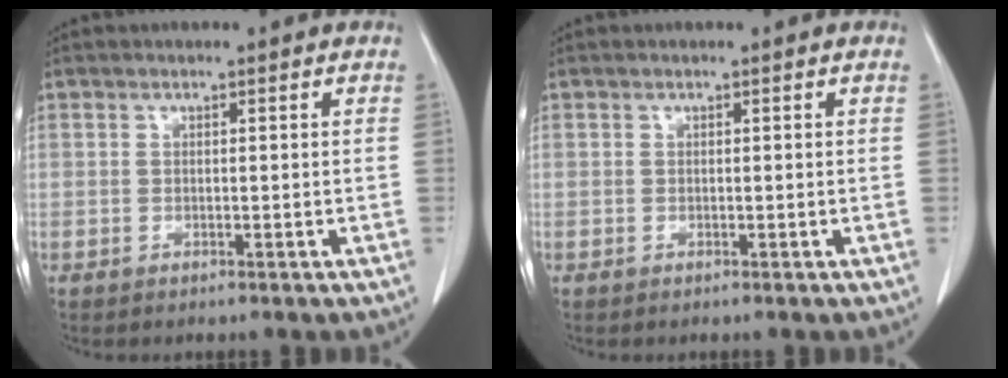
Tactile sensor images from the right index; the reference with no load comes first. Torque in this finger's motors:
{"motor_torque": [0.00, 0.00, 0.00, 0.00]}